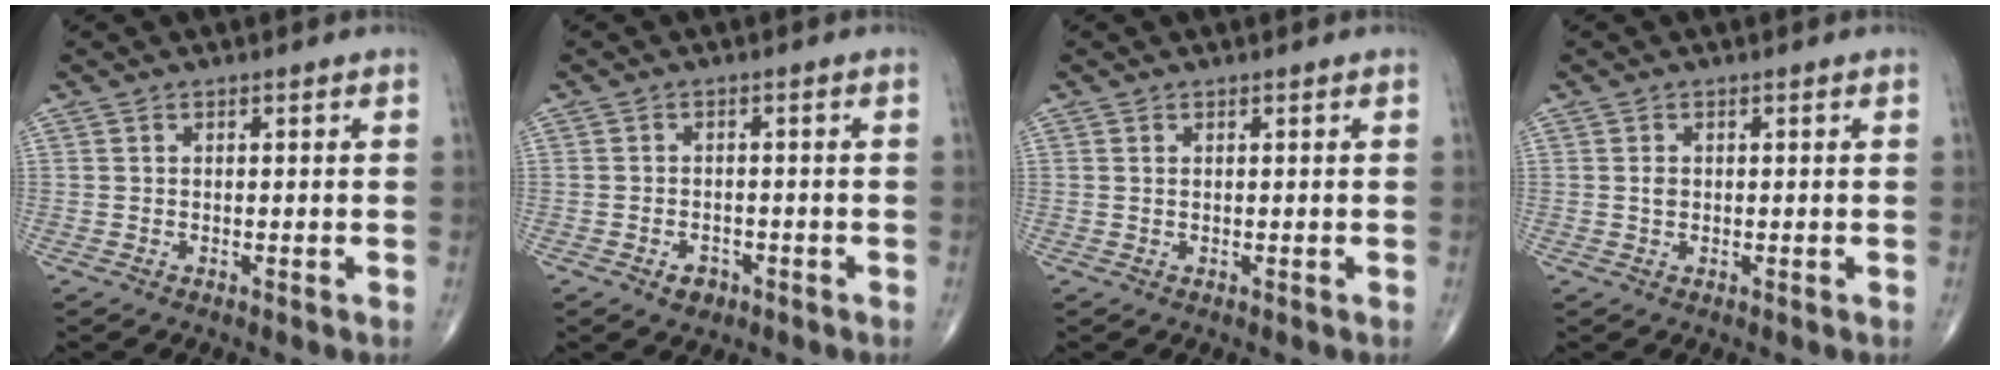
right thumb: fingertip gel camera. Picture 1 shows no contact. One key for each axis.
{"total": 2.9, "fx": -1.5, "fy": 2.0, "fz": 1.3, "tx": -0.011, "ty": 0.007, "tz": -0.019}
{"total": 0.0}
{"total": 1.6, "fx": -0.1, "fy": 1.2, "fz": 1.1, "tx": -0.018, "ty": 0.002, "tz": -0.003}